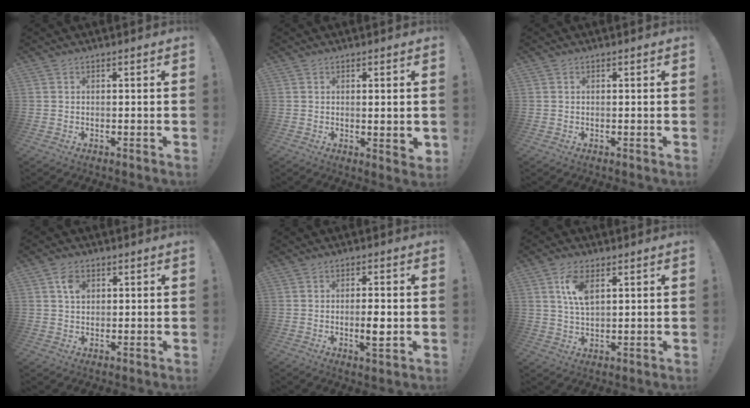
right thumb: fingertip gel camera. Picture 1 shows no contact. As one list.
[{"total": 2.5, "force": [0.9, 0.1, 2.3], "torque": [-0.021, -0.011, 0.011]}, {"total": 0.0}, {"total": 4.5, "force": [1.7, 3.1, 2.7], "torque": [-0.033, -0.001, 0.028]}, {"total": 5.0, "force": [-0.9, 1.1, 4.8], "torque": [-0.076, -0.008, -0.017]}, {"total": 8.1, "force": [3.5, 4.0, 6.0], "torque": [-0.106, -0.010, 0.060]}]